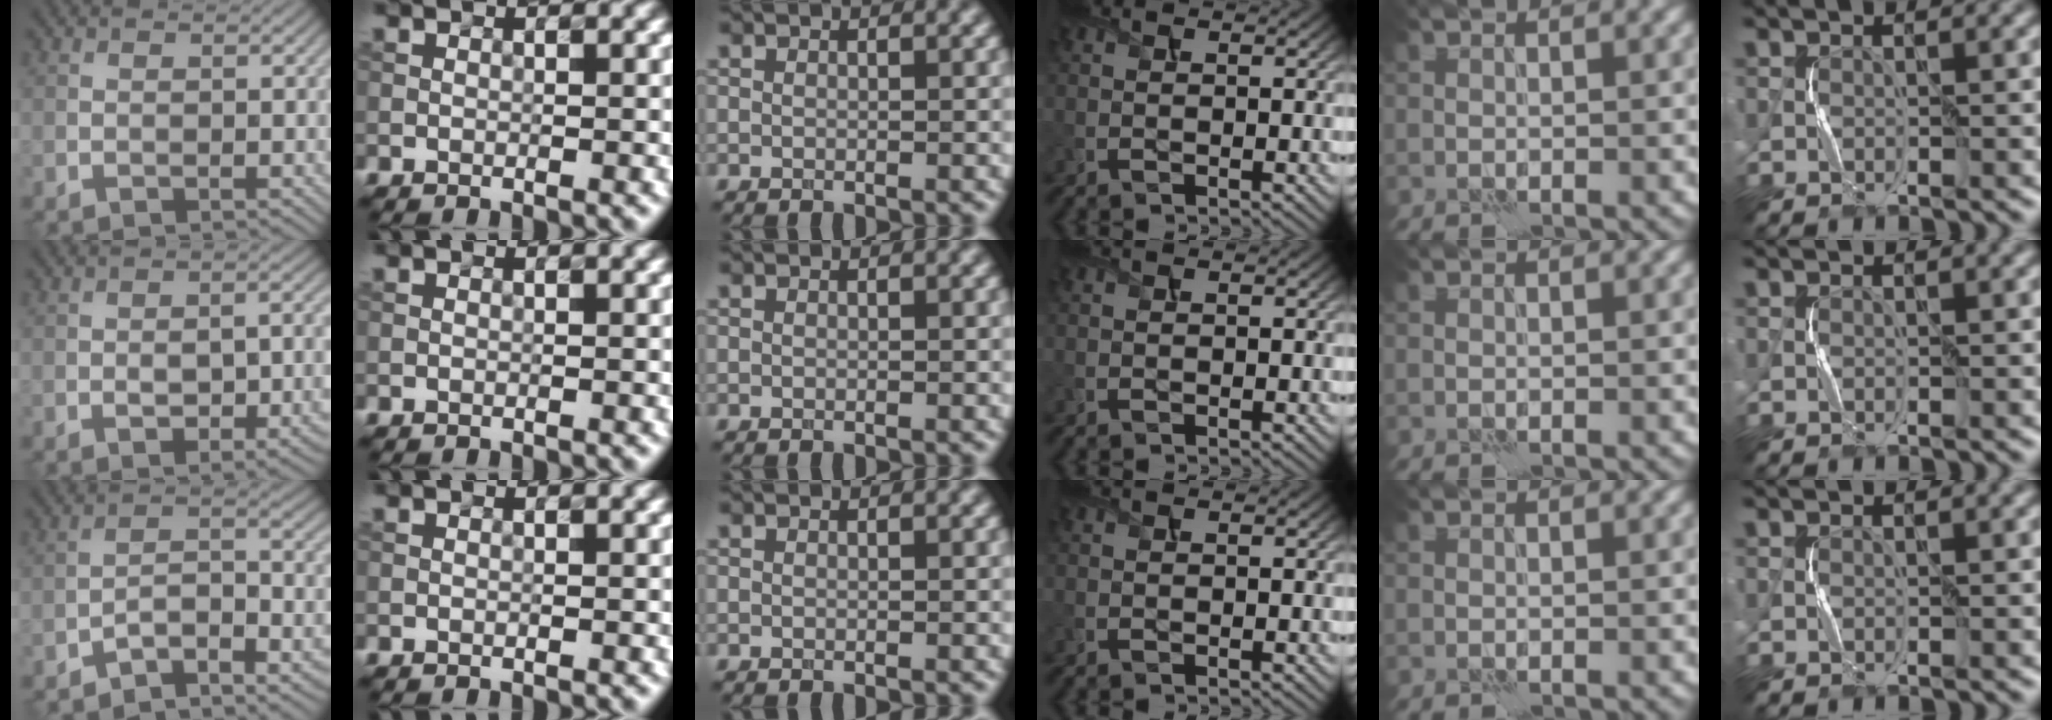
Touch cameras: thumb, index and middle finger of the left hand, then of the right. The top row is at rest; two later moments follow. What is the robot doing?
{"motion": "squeeze", "object": "air blower"}